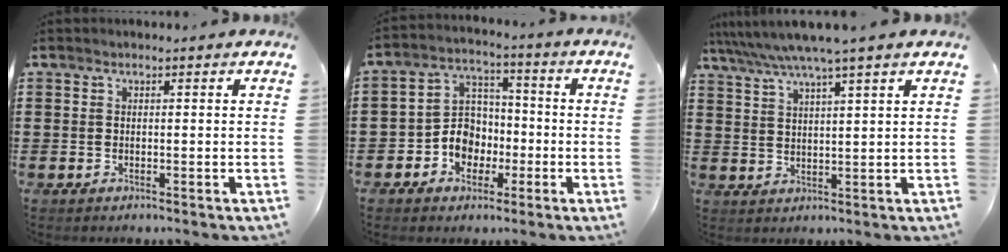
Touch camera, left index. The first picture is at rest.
{"total": 6.8, "force": [-2.1, 6.0, 2.3], "torque": [-0.069, 0.013, -0.043]}
{"total": 5.4, "force": [4.4, -0.6, 3.1], "torque": [-0.073, -0.020, 0.074]}